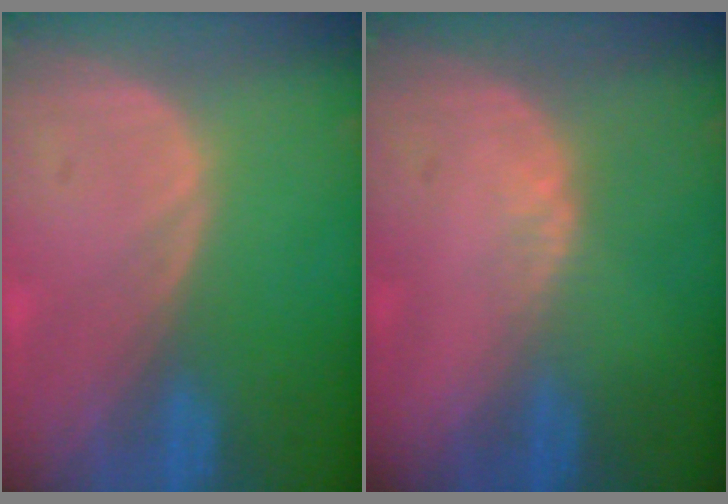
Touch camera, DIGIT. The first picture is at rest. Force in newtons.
{"total": 1.2, "press": 0.9, "slide": 0.8}